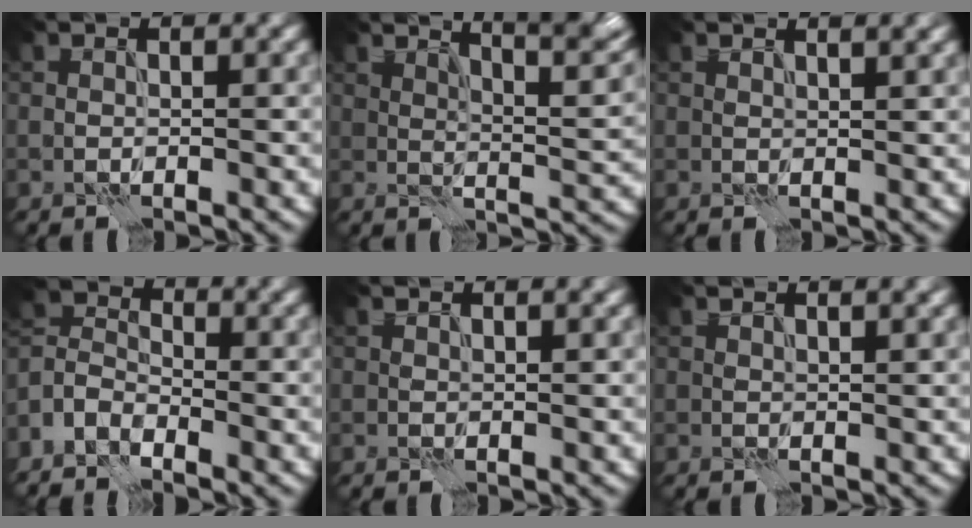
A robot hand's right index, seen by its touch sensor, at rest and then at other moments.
{"total": 9.0, "force": [6.1, 2.3, 6.2], "torque": [-0.067, 0.020, 0.069]}
{"total": 3.0, "force": [2.0, 1.2, 1.9], "torque": [-0.009, 0.012, 0.010]}
{"total": 3.9, "force": [-3.1, 2.1, 1.2], "torque": [-0.032, 0.004, -0.070]}
{"total": 1.4, "force": [1.0, 0.5, 0.9], "torque": [-0.006, 0.003, 0.009]}
{"total": 2.4, "force": [1.6, 0.9, 1.5], "torque": [-0.007, 0.008, 0.008]}